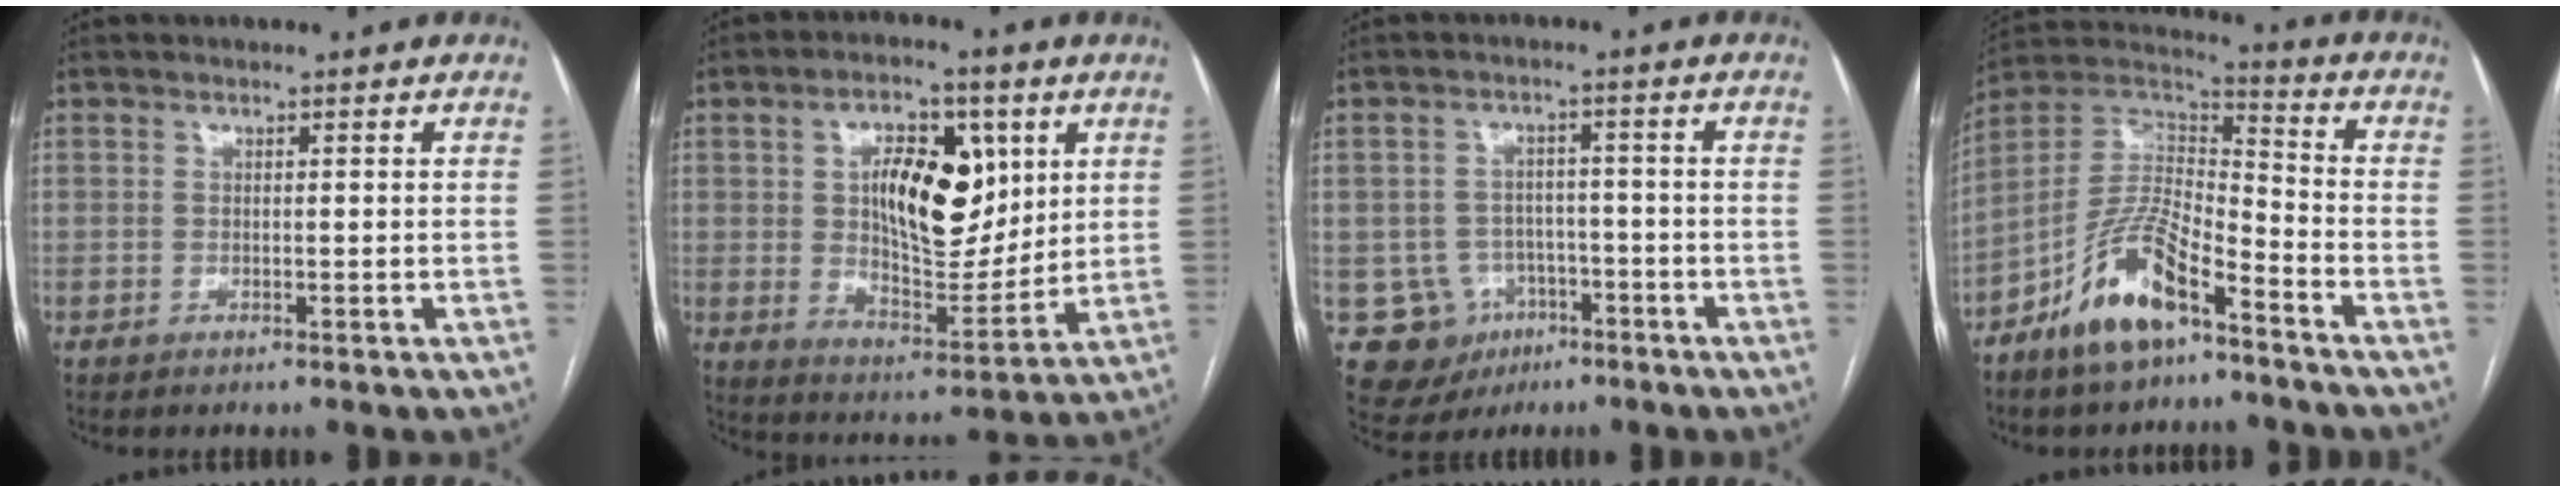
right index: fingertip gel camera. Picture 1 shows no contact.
{"total": 14.6, "force": [4.0, 7.0, 12.1], "torque": [-0.200, 0.010, 0.075]}
{"total": 9.4, "force": [-3.5, 8.6, 1.7], "torque": [-0.037, 0.016, -0.035]}
{"total": 12.6, "force": [-8.0, 3.8, 9.0], "torque": [-0.183, 0.009, -0.149]}